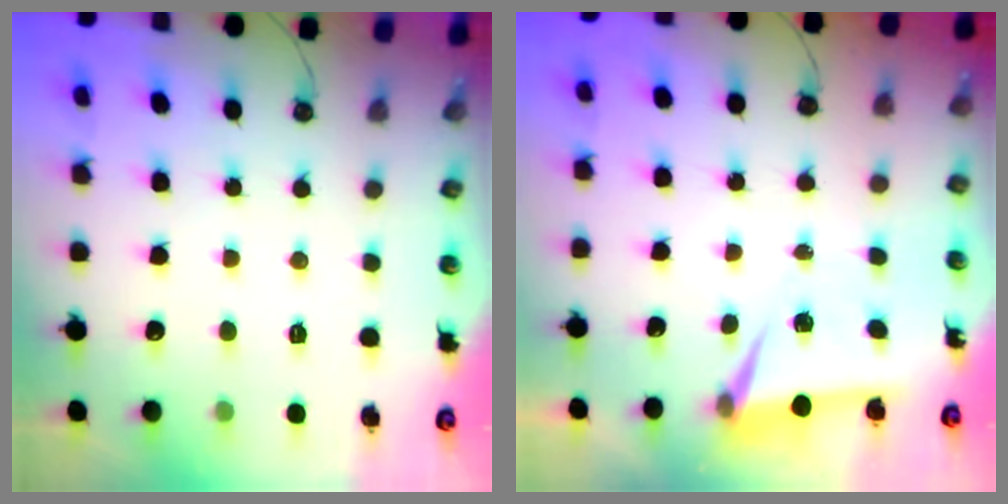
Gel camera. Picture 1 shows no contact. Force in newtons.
{"total": 5.4, "press": 2.9, "slide": 4.5}